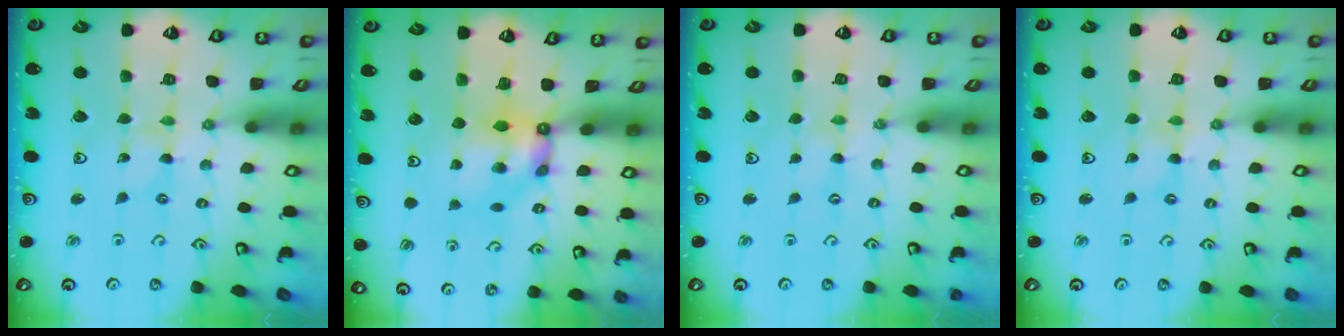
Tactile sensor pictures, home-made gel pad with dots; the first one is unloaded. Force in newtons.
{"total": 7.5, "press": 7.5, "slide": 0.5}
{"total": 0.7, "press": 0.7, "slide": 0.1}
{"total": 0.0}